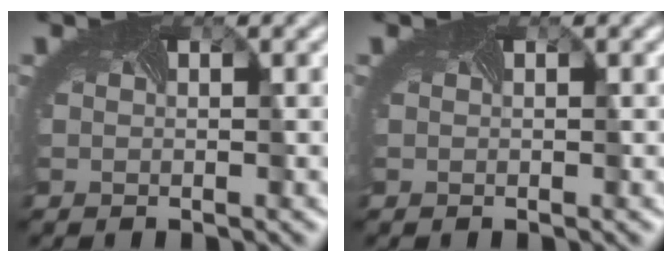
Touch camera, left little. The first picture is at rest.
{"total": 0.0}